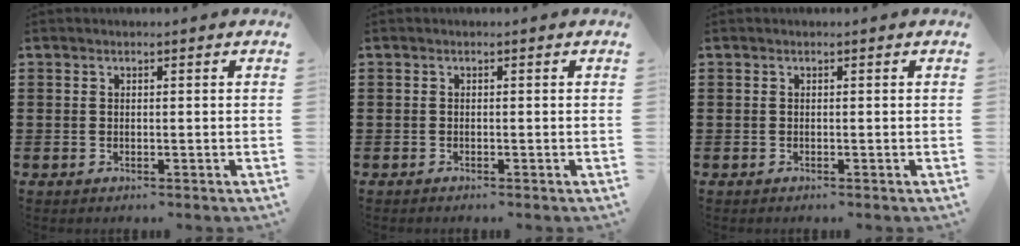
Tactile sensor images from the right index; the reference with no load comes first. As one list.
[{"total": 0.0}, {"total": 0.0}]